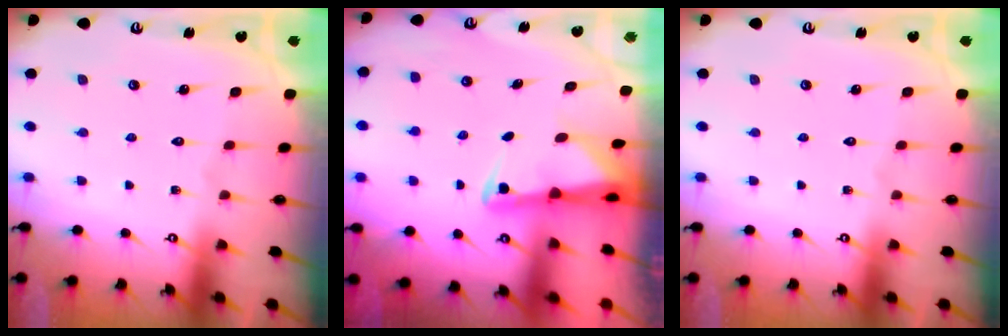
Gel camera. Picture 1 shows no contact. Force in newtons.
{"total": 2.2, "press": 2.2, "slide": 0.5}
{"total": 0.0}